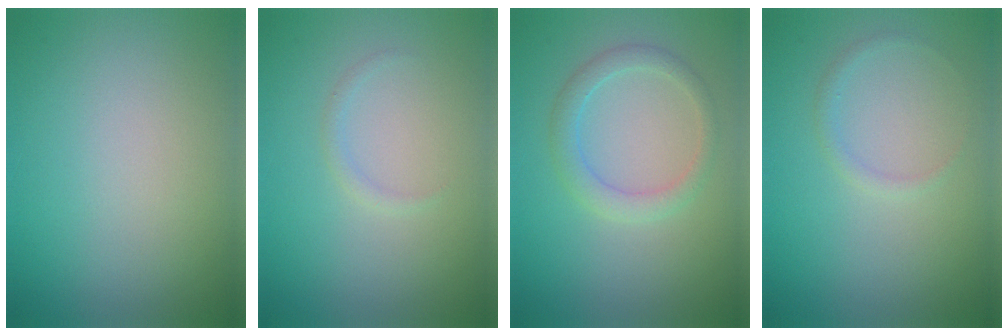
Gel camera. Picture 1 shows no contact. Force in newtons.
{"total": 0.7, "press": 0.7, "slide": 0.1}
{"total": 2.3, "press": 2.2, "slide": 0.1}
{"total": 0.9, "press": 0.8, "slide": 0.1}